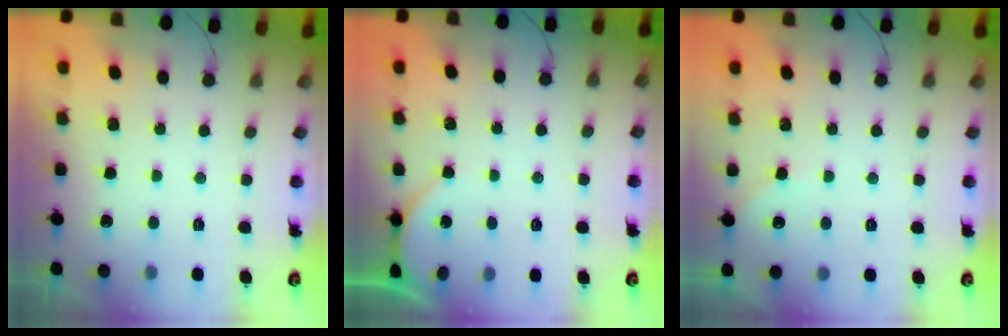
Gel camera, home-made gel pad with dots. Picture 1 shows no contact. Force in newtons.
{"total": 1.3, "press": 1.3, "slide": 0.3}
{"total": 1.7, "press": 1.6, "slide": 0.3}